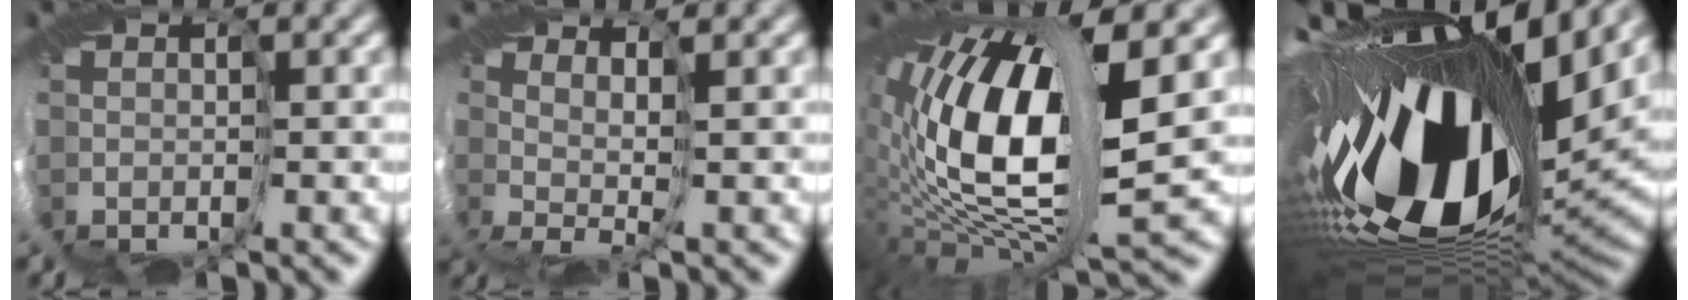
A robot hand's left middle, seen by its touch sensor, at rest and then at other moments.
{"total": 1.9, "force": [1.2, -1.0, 1.0], "torque": [-0.015, 0.003, 0.027]}
{"total": 15.9, "force": [0.8, 6.7, 14.3], "torque": [-0.275, 0.005, 0.027]}
{"total": 18.7, "force": [1.7, 7.8, 17.0], "torque": [-0.311, -0.037, 0.034]}